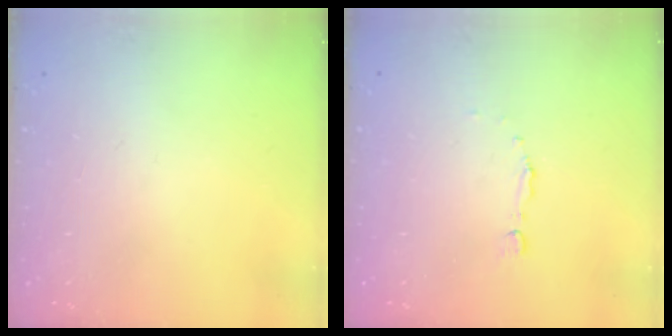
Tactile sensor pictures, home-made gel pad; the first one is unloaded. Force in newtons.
{"total": 1.7, "press": 1.7, "slide": 0.2}